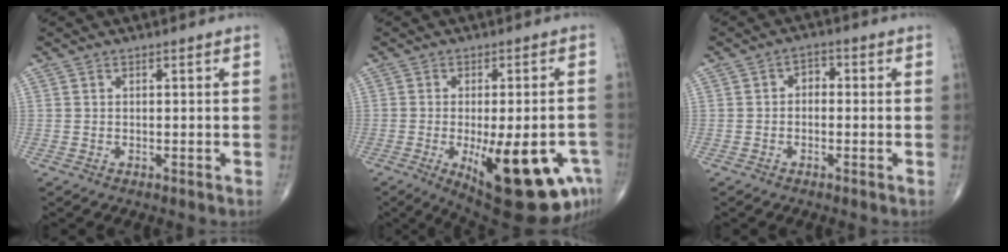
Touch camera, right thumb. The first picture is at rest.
{"total": 20.3, "force": [-7.6, 7.2, 17.4], "torque": [-0.185, -0.002, -0.085]}
{"total": 2.4, "force": [-0.3, 1.8, 1.5], "torque": [-0.007, 0.009, -0.017]}